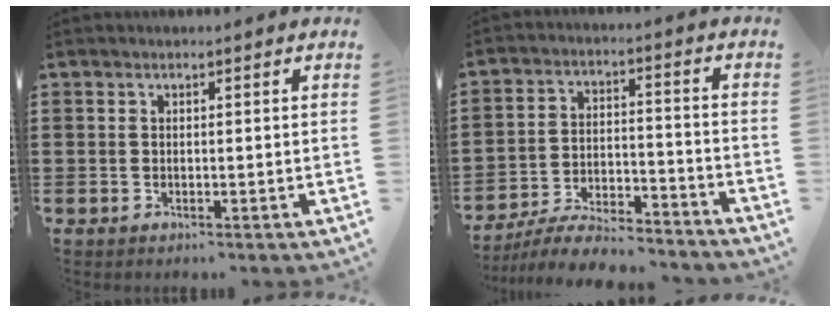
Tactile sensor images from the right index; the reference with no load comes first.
{"total": 7.2, "force": [-6.9, 0.7, 2.0], "torque": [-0.038, 0.012, -0.133]}